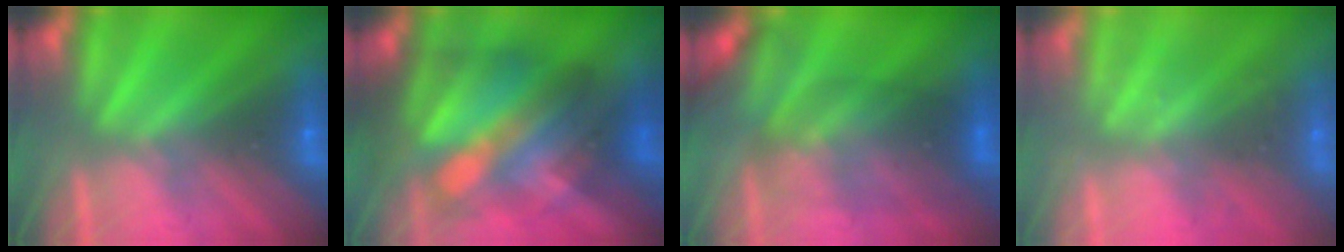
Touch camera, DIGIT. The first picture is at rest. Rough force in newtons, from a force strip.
{"total": 7.0}
{"total": 2.7}
{"total": 2.3}